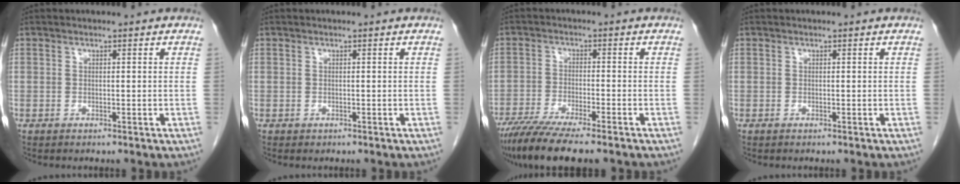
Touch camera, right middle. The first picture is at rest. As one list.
[{"total": 0.0}, {"total": 10.8, "force": [-8.6, 1.0, 6.4], "torque": [-0.105, -0.023, -0.138]}, {"total": 0.0}]